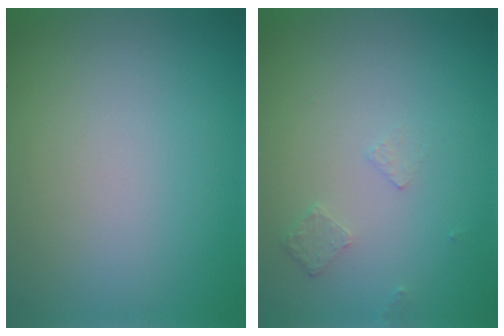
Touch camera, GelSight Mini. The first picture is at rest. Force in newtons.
{"total": 0.8, "press": 0.6, "slide": 0.5}